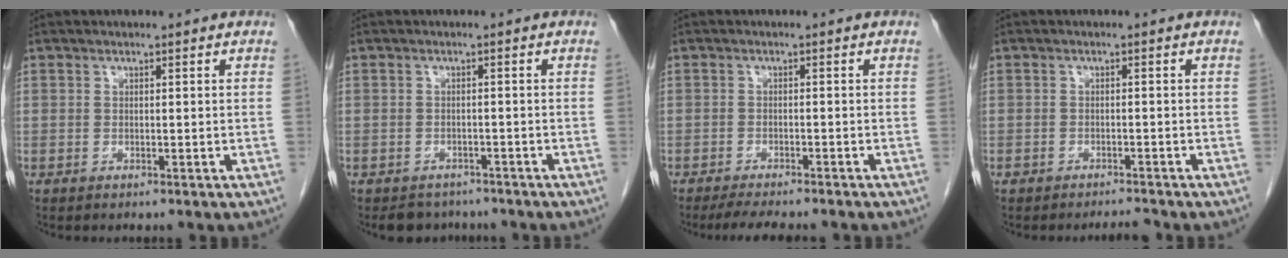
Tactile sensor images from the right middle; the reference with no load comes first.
{"total": 4.2, "force": [-3.6, 2.1, 0.2], "torque": [0.002, 0.004, -0.049]}
{"total": 7.2, "force": [-6.2, 1.2, 3.5], "torque": [-0.049, -0.011, -0.092]}
{"total": 1.5, "force": [-1.5, 0.2, 0.2], "torque": [-0.007, -0.006, -0.021]}